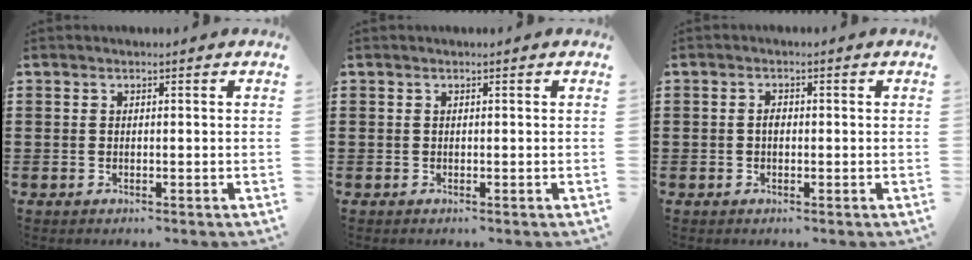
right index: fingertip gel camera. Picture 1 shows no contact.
{"total": 0.0}
{"total": 1.3, "force": [-0.1, 0.7, 1.0], "torque": [-0.021, 0.002, -0.003]}